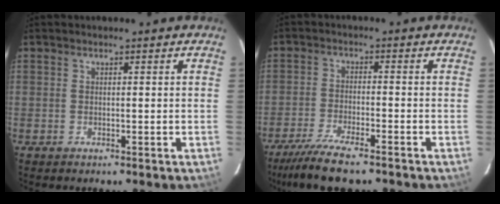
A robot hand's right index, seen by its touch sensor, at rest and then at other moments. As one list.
[{"total": 9.4, "force": [-7.6, 0.8, 5.5], "torque": [-0.093, -0.023, -0.125]}]